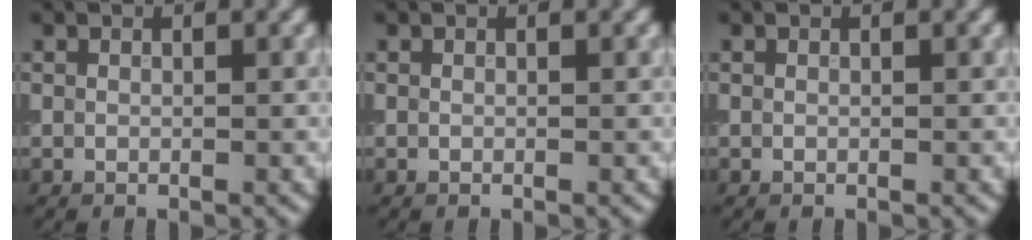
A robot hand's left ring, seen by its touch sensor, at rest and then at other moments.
{"total": 0.0}
{"total": 0.0}